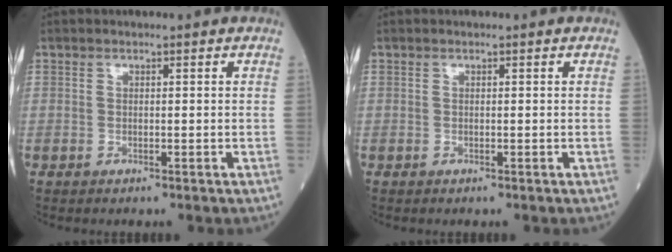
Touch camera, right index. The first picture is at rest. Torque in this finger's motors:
{"motor_torque": [0.00, 0.00, 0.00, -0.01]}